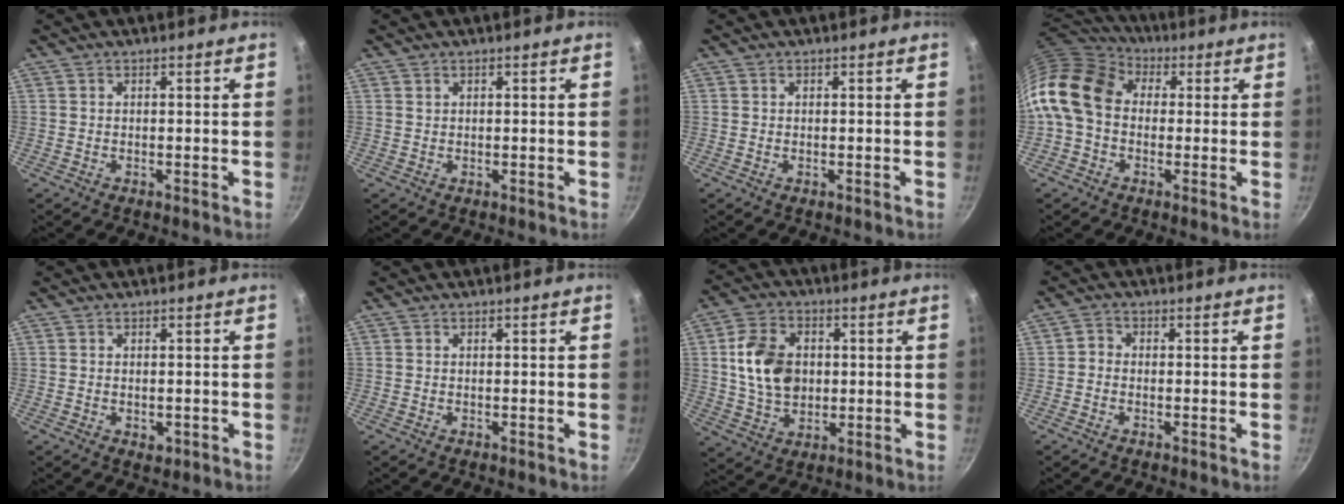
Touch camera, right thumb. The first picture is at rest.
{"total": 0.0}
{"total": 0.0}
{"total": 17.0, "force": [1.6, 13.1, 10.7], "torque": [-0.201, 0.033, 0.009]}
{"total": 2.0, "force": [-0.5, 1.3, 1.4], "torque": [-0.019, -0.004, -0.006]}
{"total": 0.0}
{"total": 12.0, "force": [1.3, 8.8, 8.1], "torque": [-0.125, 0.004, 0.023]}
{"total": 1.6, "force": [-0.8, 1.3, 0.6], "torque": [-0.010, 0.009, -0.020]}